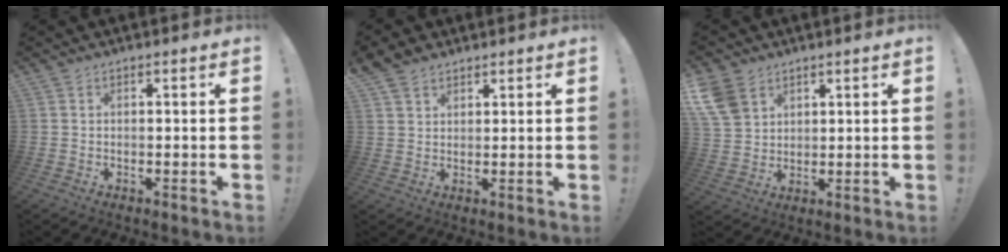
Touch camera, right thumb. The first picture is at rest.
{"total": 5.0, "force": [3.6, 3.1, 1.5], "torque": [-0.032, -0.011, 0.072]}
{"total": 9.2, "force": [5.3, 6.4, 3.7], "torque": [-0.077, -0.020, 0.110]}